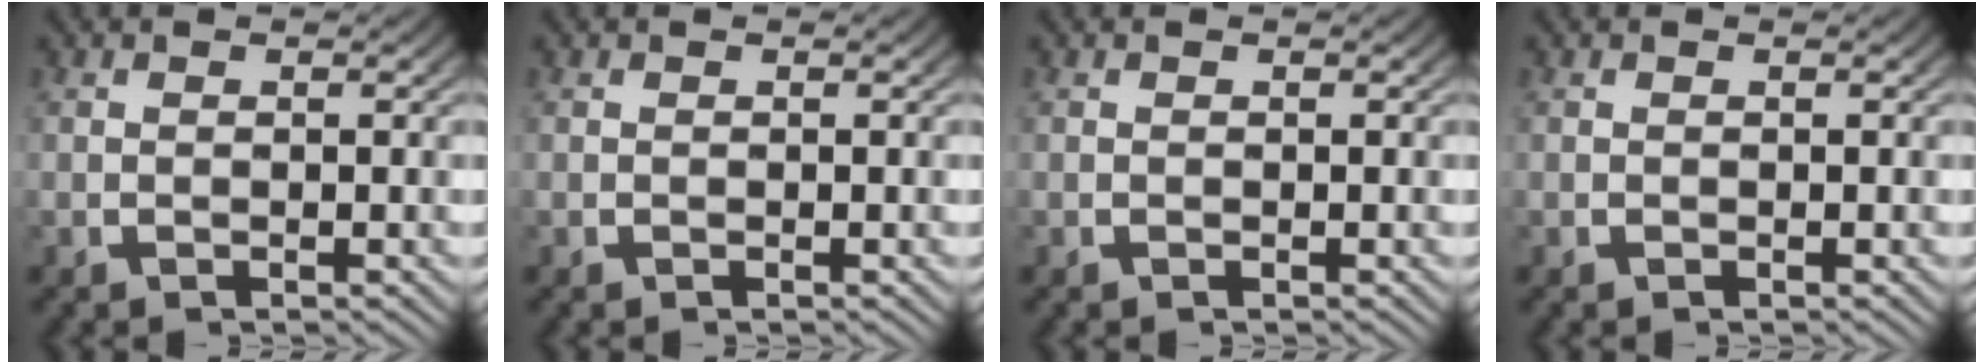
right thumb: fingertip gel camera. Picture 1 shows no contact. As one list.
[{"total": 0.0}, {"total": 0.0}, {"total": 0.0}]